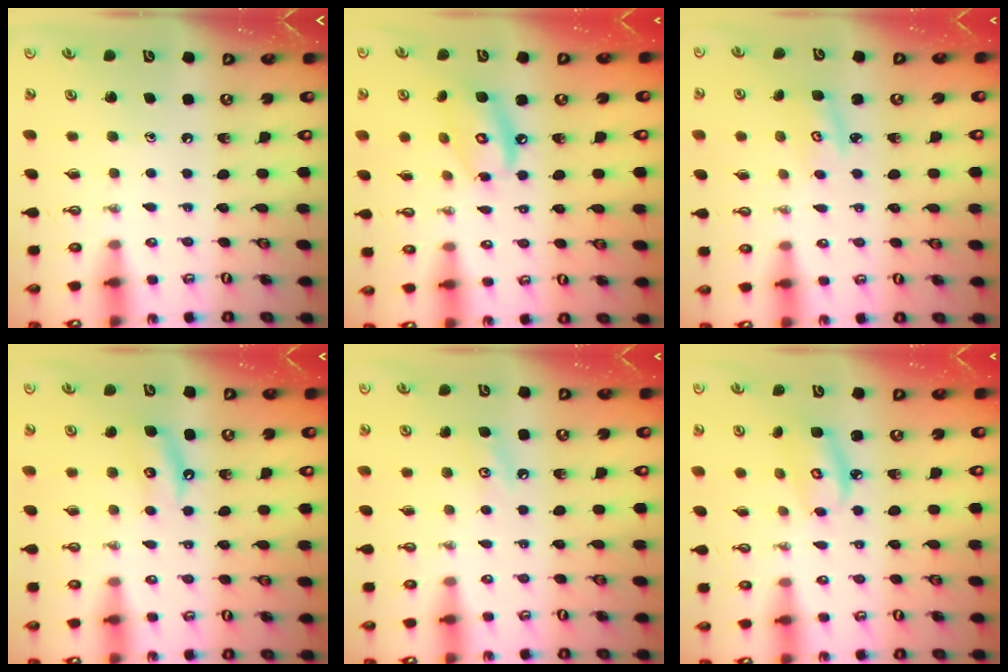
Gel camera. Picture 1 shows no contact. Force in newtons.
{"total": 10.0, "press": 10.0, "slide": 0.7}
{"total": 2.8, "press": 2.8, "slide": 0.2}
{"total": 5.0, "press": 5.0, "slide": 0.4}
{"total": 5.3, "press": 5.2, "slide": 0.8}
{"total": 6.0, "press": 6.0, "slide": 0.1}